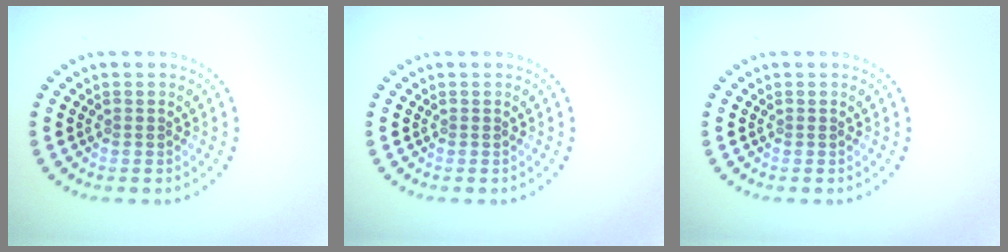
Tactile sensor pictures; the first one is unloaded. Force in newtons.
{"total": 0.0}
{"total": 0.0}